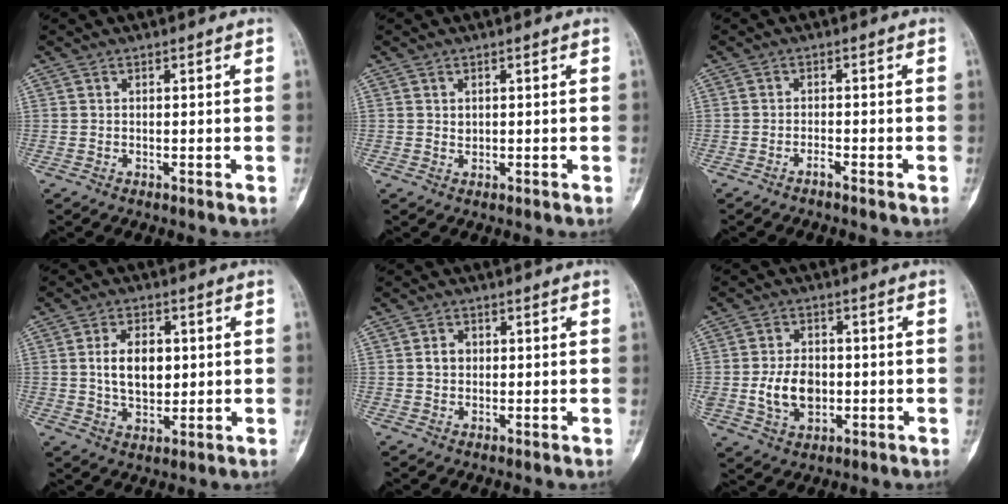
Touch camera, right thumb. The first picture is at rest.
{"total": 0.9, "force": [0.4, 0.7, 0.4], "torque": [0.001, -0.001, 0.006]}
{"total": 1.3, "force": [-1.1, 0.0, 0.7], "torque": [-0.019, 0.008, -0.022]}
{"total": 8.8, "force": [1.1, 5.6, 6.7], "torque": [-0.093, -0.005, 0.023]}
{"total": 2.6, "force": [0.3, 2.1, 1.4], "torque": [-0.013, 0.006, 0.006]}
{"total": 9.0, "force": [-0.9, 6.4, 6.2], "torque": [-0.093, 0.001, -0.009]}